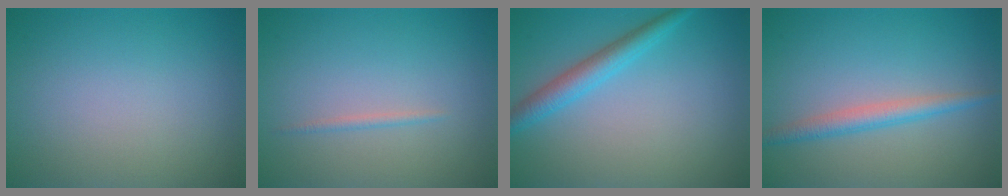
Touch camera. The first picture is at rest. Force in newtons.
{"total": 0.7, "press": 0.7, "slide": 0.1}
{"total": 3.1, "press": 3.1, "slide": 0.0}
{"total": 2.3, "press": 2.3, "slide": 0.1}